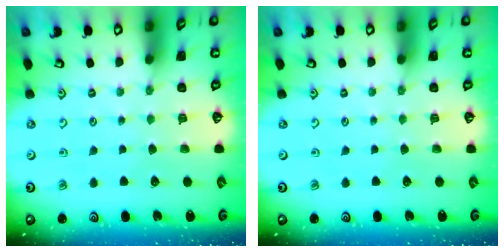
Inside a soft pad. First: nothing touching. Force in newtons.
{"total": 0.0}